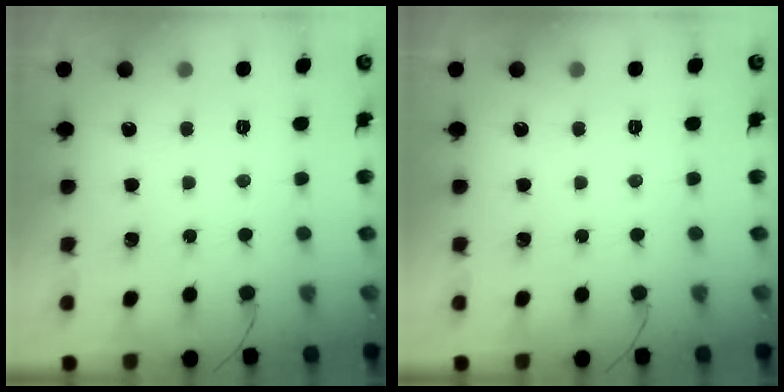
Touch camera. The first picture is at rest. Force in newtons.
{"total": 0.0}